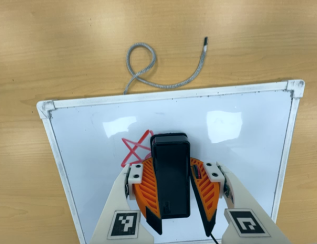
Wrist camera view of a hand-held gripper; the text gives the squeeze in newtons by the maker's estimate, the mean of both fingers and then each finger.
{"total": 14.5, "left": 15.9, "right": 13.0}